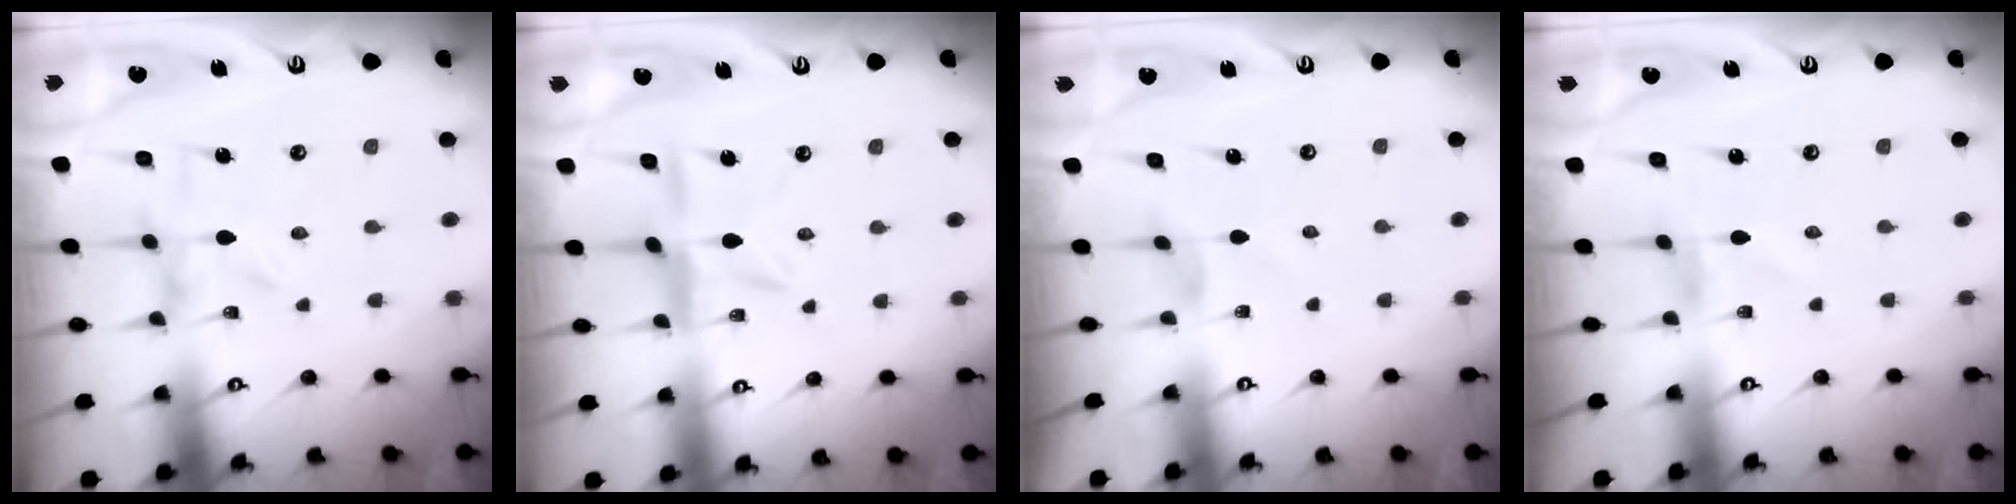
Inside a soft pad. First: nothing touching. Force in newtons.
{"total": 7.7, "press": 7.6, "slide": 0.8}
{"total": 0.5, "press": 0.4, "slide": 0.3}
{"total": 0.0}